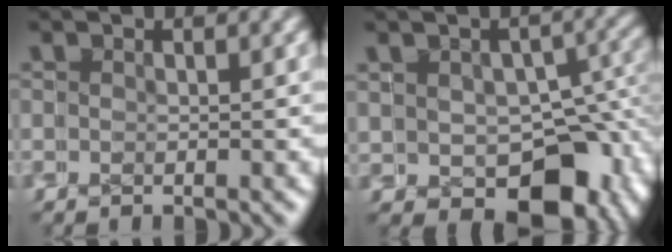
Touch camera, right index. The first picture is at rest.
{"total": 7.6, "force": [-3.8, 5.0, 4.4], "torque": [-0.042, -0.028, -0.052]}